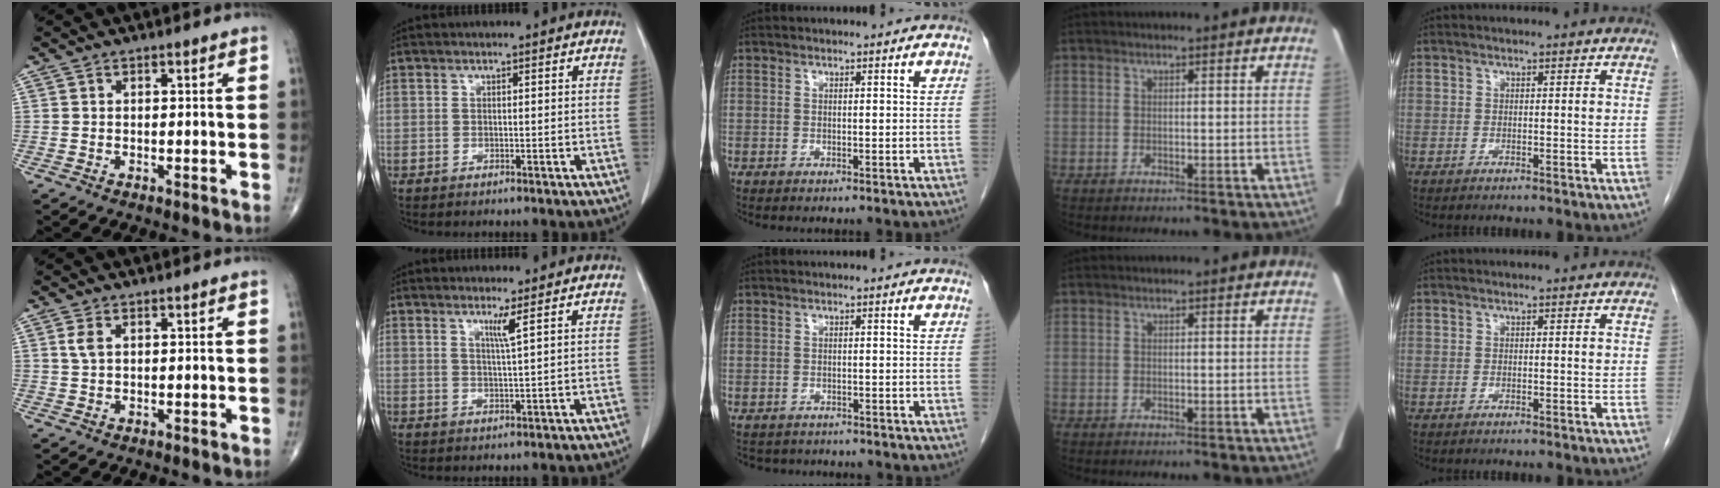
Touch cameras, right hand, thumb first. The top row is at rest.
{"thumb": {"total": 2.2, "force": [0.8, 1.2, 1.7], "torque": [-0.041, 0.007, 0.020]}, "index": {"total": 2.4, "force": [1.3, -1.0, 1.7], "torque": [-0.035, -0.013, 0.027]}, "middle": {"total": 4.0, "force": [-3.6, 1.6, 0.4], "torque": [-0.004, -0.001, -0.048]}}